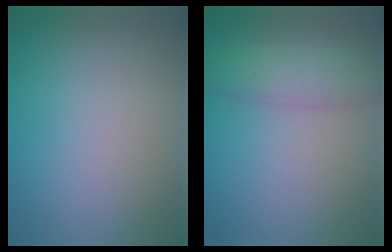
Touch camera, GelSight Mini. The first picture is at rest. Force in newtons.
{"total": 4.1, "press": 4.1, "slide": 0.1}